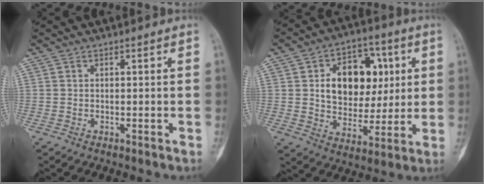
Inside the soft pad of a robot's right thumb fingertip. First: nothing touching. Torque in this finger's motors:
{"motor_torque": [0.66, 3.03, 0.54, -0.33, 0.07]}